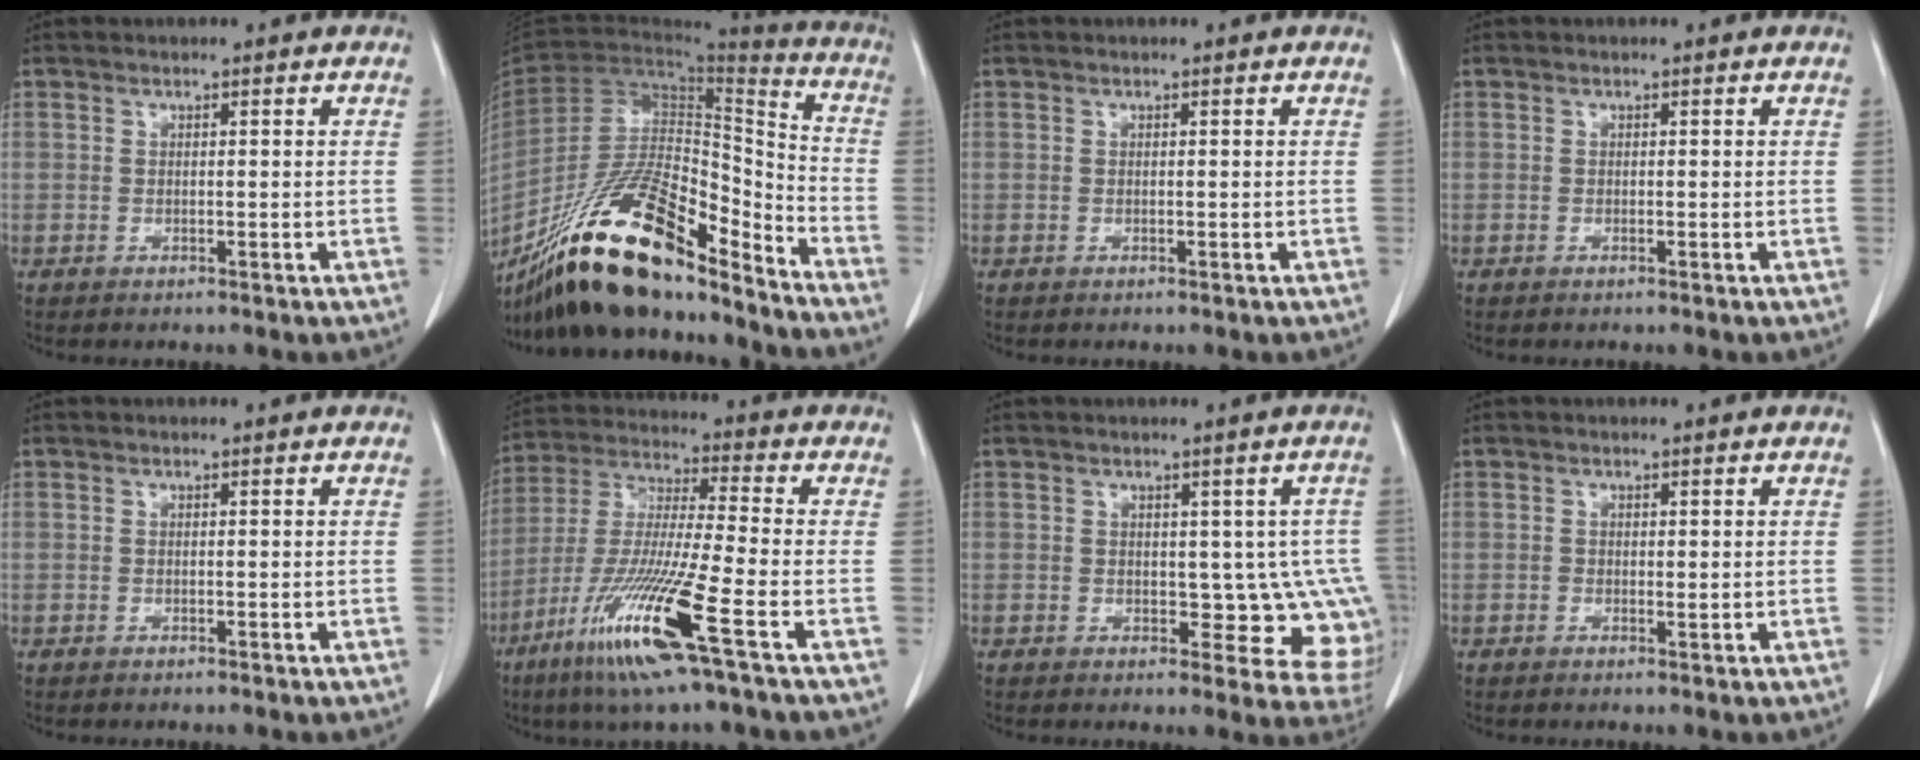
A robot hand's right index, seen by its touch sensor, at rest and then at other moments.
{"total": 23.9, "force": [-17.7, 5.2, 15.1], "torque": [-0.278, -0.010, -0.319]}
{"total": 0.0}
{"total": 0.0}
{"total": 0.0}
{"total": 15.8, "force": [-7.6, -0.7, 13.8], "torque": [-0.290, -0.035, -0.147]}
{"total": 7.6, "force": [-0.5, 4.5, 6.0], "torque": [-0.041, 0.006, 0.003]}
{"total": 0.6, "force": [0.1, 0.4, 0.4], "torque": [-0.005, 0.001, 0.002]}